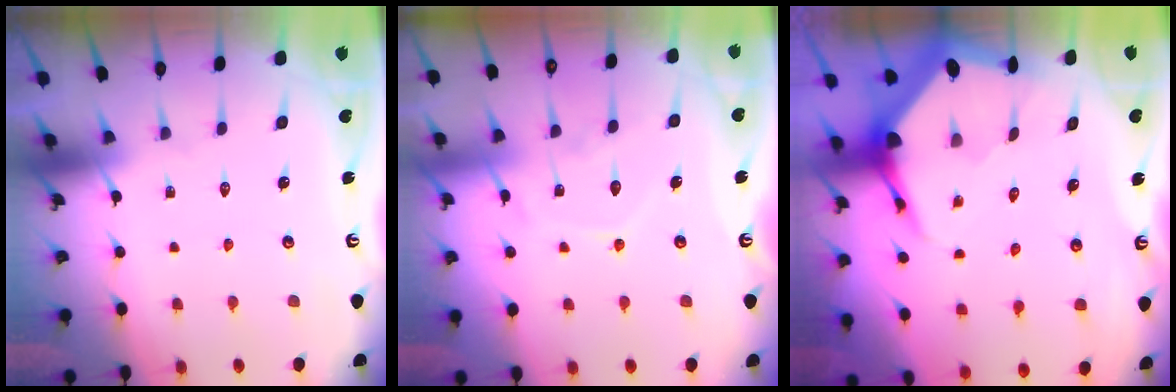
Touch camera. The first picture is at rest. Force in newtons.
{"total": 9.4, "press": 9.4, "slide": 0.9}
{"total": 5.4, "press": 5.3, "slide": 0.5}